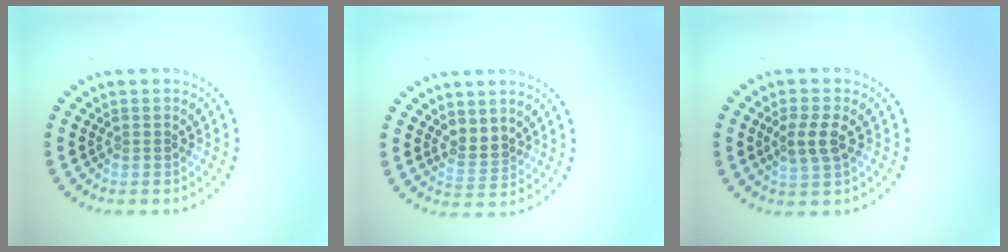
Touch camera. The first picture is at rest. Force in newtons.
{"total": 2.0, "press": 1.8, "slide": 0.9}
{"total": 2.6, "press": 2.5, "slide": 0.8}